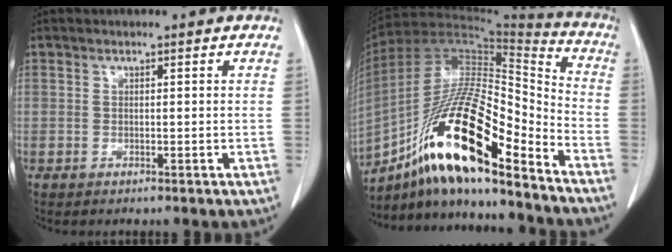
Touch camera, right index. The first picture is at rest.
{"total": 22.5, "force": [-13.3, 4.0, 17.7], "torque": [-0.338, -0.008, -0.237]}